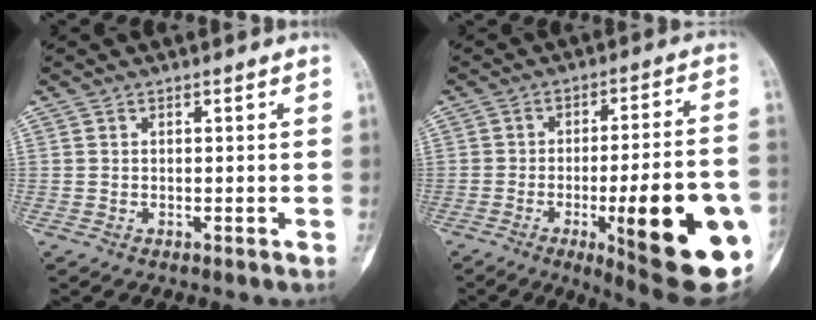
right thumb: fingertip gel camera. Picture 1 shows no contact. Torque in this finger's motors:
{"motor_torque": [2.51, 2.50, 1.93, -0.79, 0.45]}